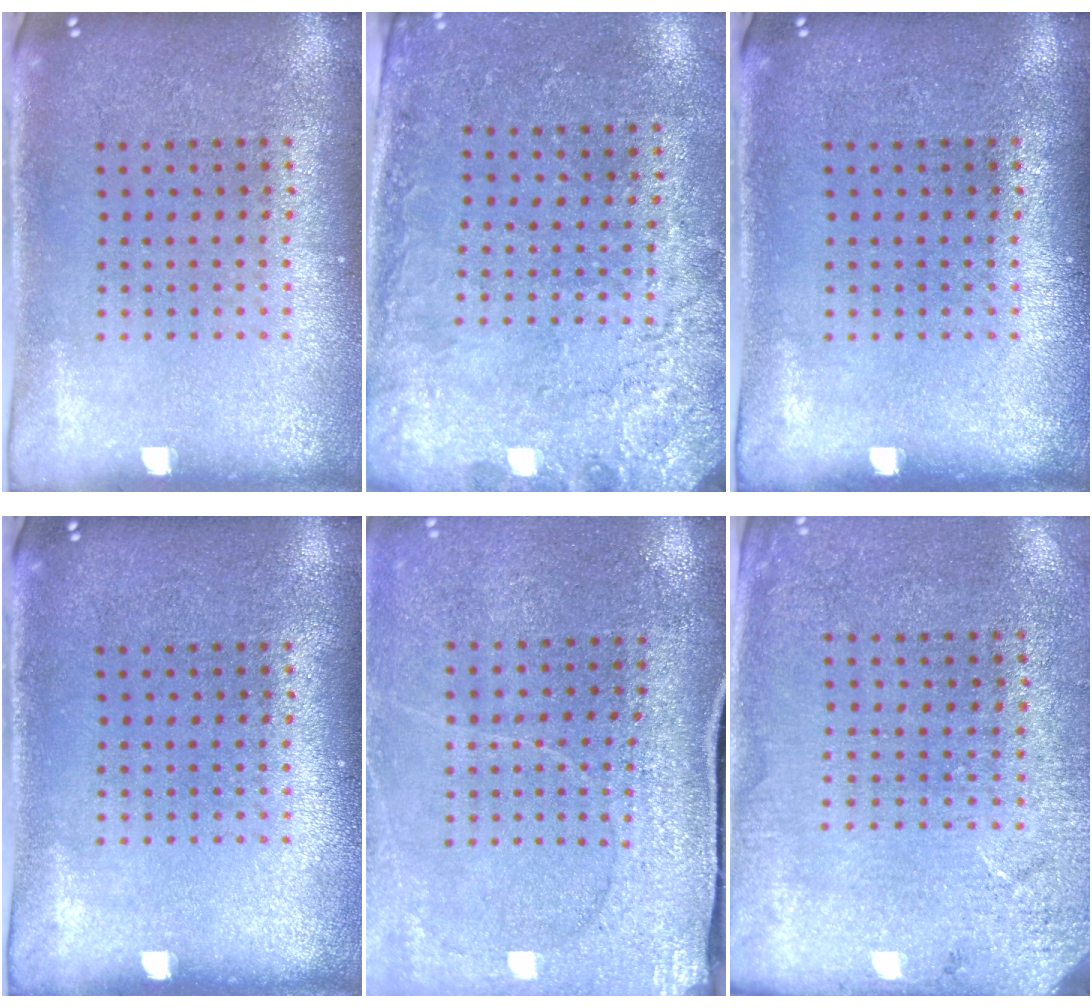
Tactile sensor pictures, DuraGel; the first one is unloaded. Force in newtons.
{"total": 2.7, "press": 2.2, "slide": 1.5}
{"total": 0.0}
{"total": 0.0}
{"total": 2.9, "press": 2.9, "slide": 0.4}
{"total": 2.6, "press": 2.4, "slide": 0.9}